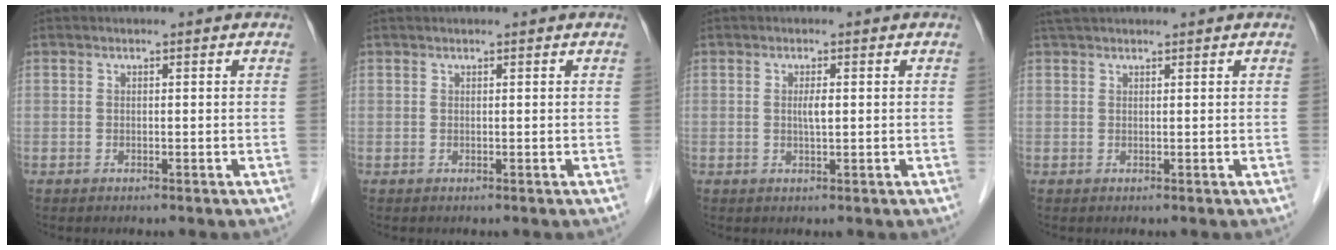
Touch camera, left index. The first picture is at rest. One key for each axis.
{"total": 0.7, "fx": 0.7, "fy": 0.0, "fz": 0.3, "tx": -0.006, "ty": 0.013, "tz": 0.015}
{"total": 1.5, "fx": 0.2, "fy": 0.2, "fz": 1.5, "tx": -0.029, "ty": 0.000, "tz": 0.003}
{"total": 3.4, "fx": 3.1, "fy": 0.5, "fz": 1.4, "tx": -0.023, "ty": 0.031, "tz": 0.054}